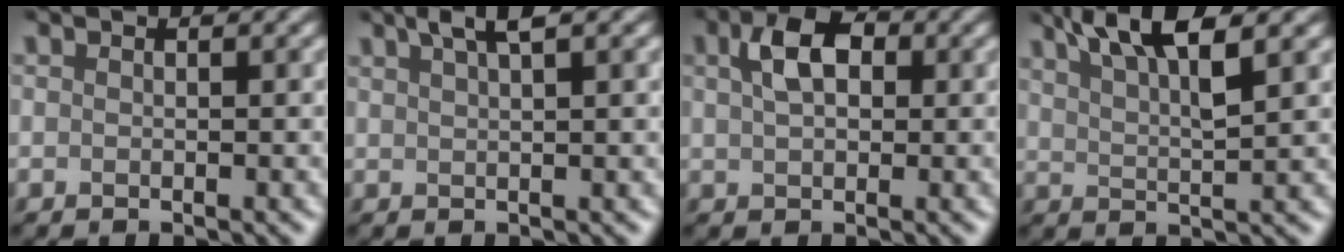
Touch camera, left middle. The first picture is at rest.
{"total": 1.4, "force": [1.0, -0.8, 0.4], "torque": [-0.022, 0.007, 0.037]}
{"total": 1.5, "force": [0.7, 0.7, 1.2], "torque": [-0.047, 0.009, 0.028]}
{"total": 4.2, "force": [3.2, -0.2, 2.8], "torque": [-0.066, 0.010, 0.077]}